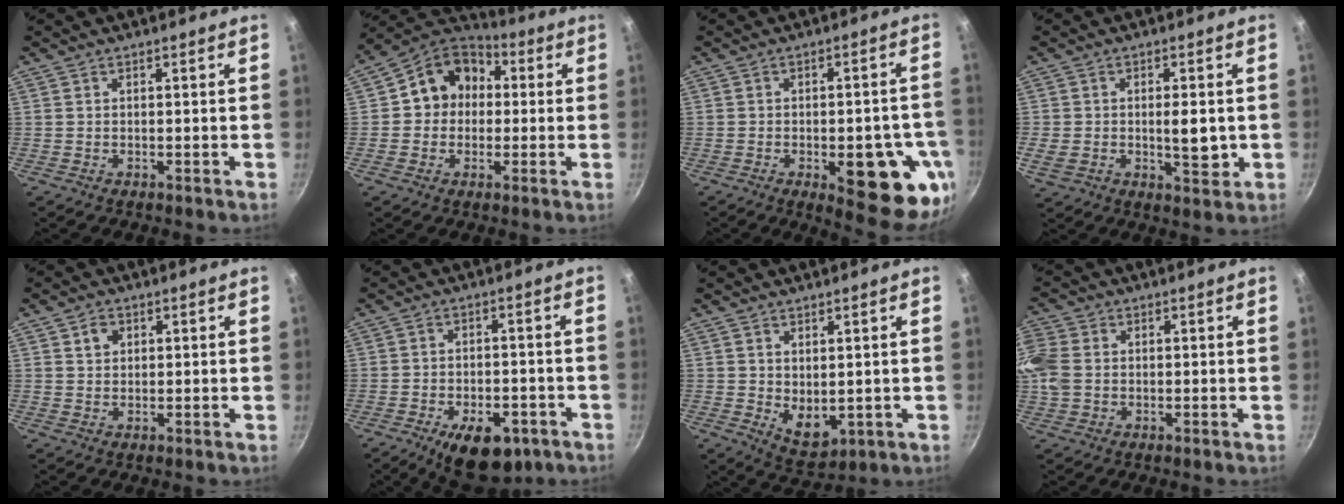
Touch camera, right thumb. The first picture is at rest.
{"total": 12.0, "force": [0.9, 10.4, 5.9], "torque": [-0.053, 0.030, -0.008]}
{"total": 15.9, "force": [-5.1, 6.2, 13.7], "torque": [-0.124, 0.010, -0.061]}
{"total": 8.3, "force": [-0.2, 4.1, 7.2], "torque": [-0.102, -0.006, -0.002]}
{"total": 2.8, "force": [1.1, 2.2, 1.3], "torque": [-0.011, 0.002, 0.018]}
{"total": 12.2, "force": [-6.3, 6.6, 8.1], "torque": [-0.093, 0.022, -0.078]}
{"total": 6.3, "force": [0.9, 3.9, 4.8], "torque": [-0.060, -0.023, 0.030]}
{"total": 8.0, "force": [0.6, 6.3, 4.8], "torque": [-0.102, 0.007, 0.004]}